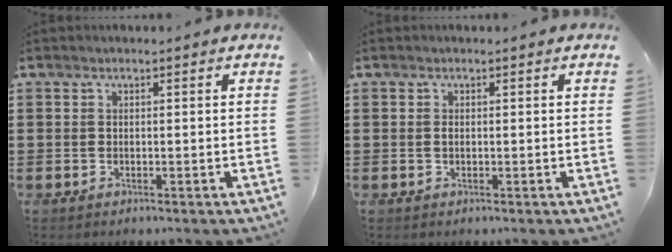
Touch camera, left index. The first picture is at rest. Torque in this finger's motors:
{"motor_torque": [0.29, 0.35, 0.09, 0.02]}